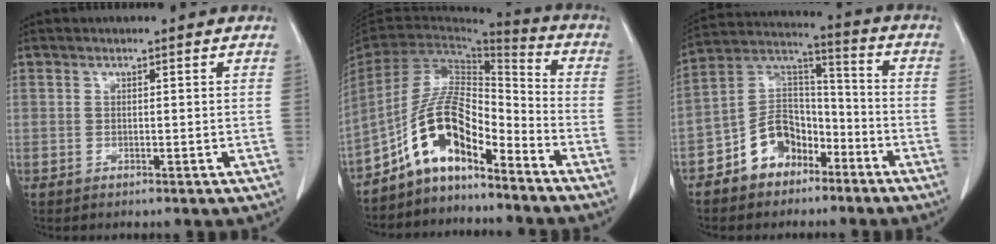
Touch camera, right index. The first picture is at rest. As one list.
[{"total": 11.0, "force": [-7.4, 3.6, 7.3], "torque": [-0.142, 0.033, -0.136]}, {"total": 10.2, "force": [-5.8, 7.1, 4.6], "torque": [-0.095, 0.035, -0.105]}]